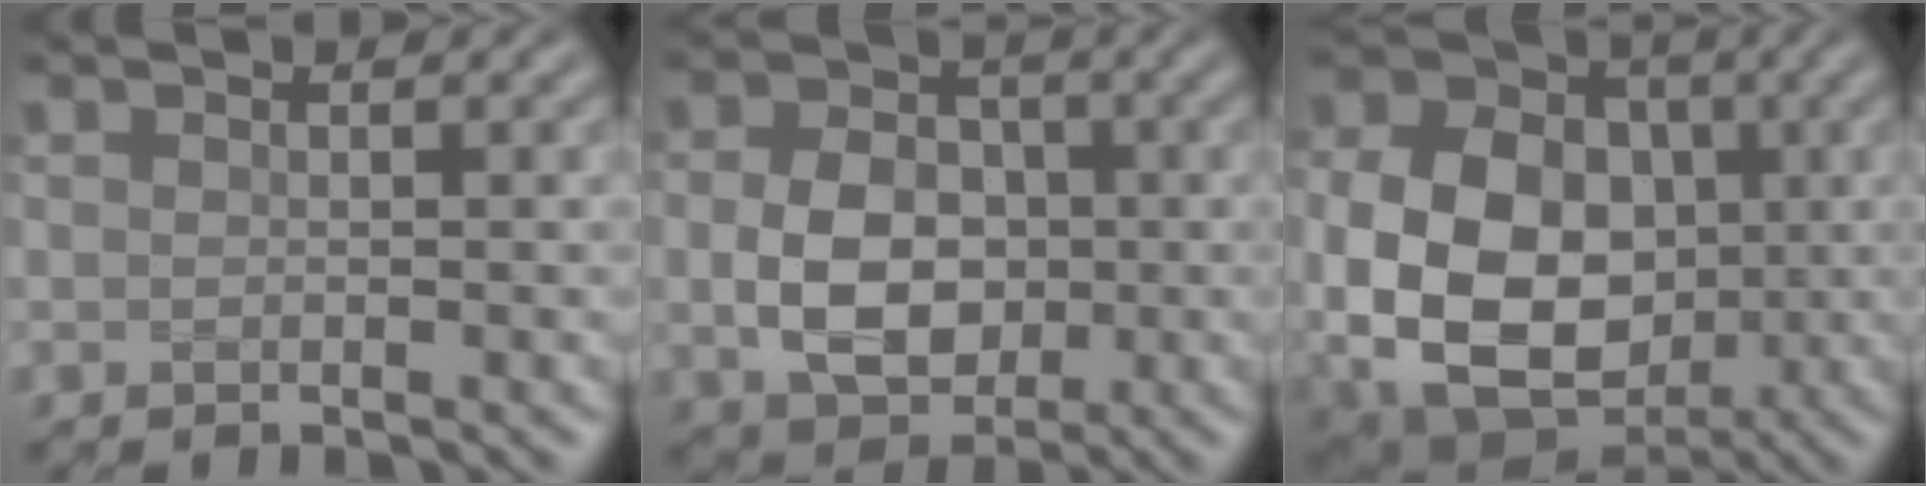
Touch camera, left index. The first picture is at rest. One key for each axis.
{"total": 6.4, "fx": -0.5, "fy": 4.7, "fz": 4.2, "tx": -0.083, "ty": -0.004, "tz": -0.010}
{"total": 13.9, "fx": -1.3, "fy": 10.4, "fz": 9.2, "tx": -0.172, "ty": -0.026, "tz": -0.014}